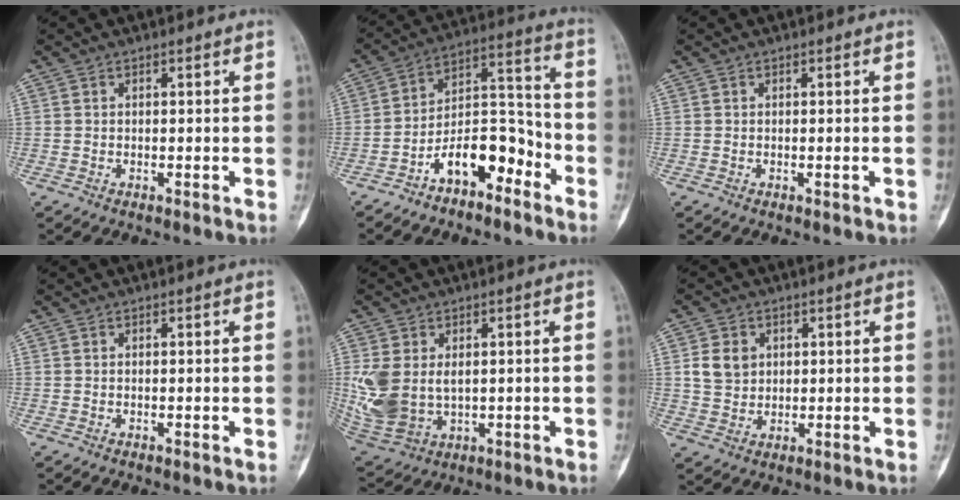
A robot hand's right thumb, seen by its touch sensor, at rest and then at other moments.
{"total": 12.1, "force": [-7.1, 6.0, 7.8], "torque": [-0.112, 0.084, -0.128]}
{"total": 0.6, "force": [-0.2, 0.2, 0.5], "torque": [-0.002, 0.000, -0.001]}
{"total": 0.0}
{"total": 12.1, "force": [0.8, 8.3, 8.7], "torque": [-0.193, -0.011, 0.036]}
{"total": 5.7, "force": [1.5, 4.7, 2.7], "torque": [-0.033, -0.004, 0.033]}